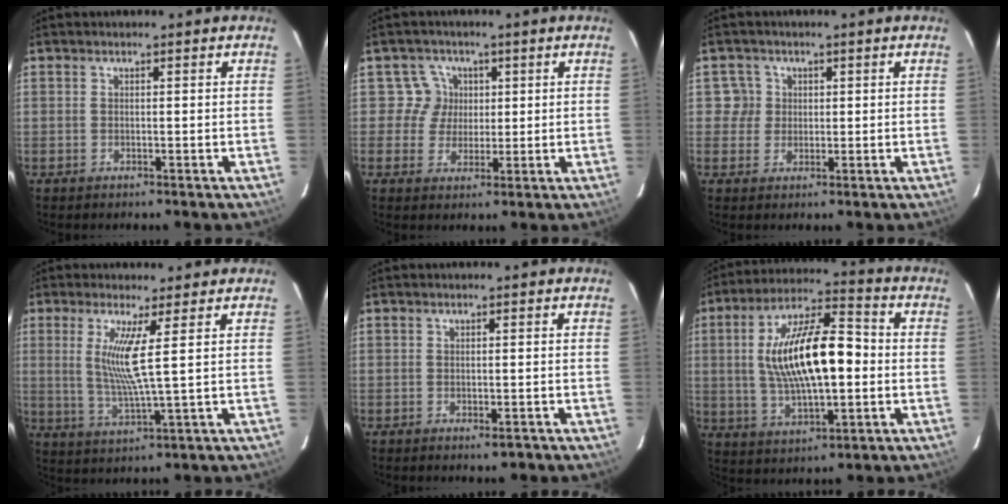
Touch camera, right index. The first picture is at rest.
{"total": 4.4, "force": [0.9, 4.3, -0.2], "torque": [0.018, 0.010, 0.010]}
{"total": 3.0, "force": [0.6, 2.9, -0.1], "torque": [0.019, 0.018, 0.008]}
{"total": 7.1, "force": [1.9, -0.7, 6.8], "torque": [-0.132, -0.017, 0.039]}
{"total": 1.8, "force": [-1.2, 0.7, 1.1], "torque": [-0.020, -0.001, -0.015]}
{"total": 17.9, "force": [0.3, 6.7, 16.6], "torque": [-0.306, 0.017, 0.008]}